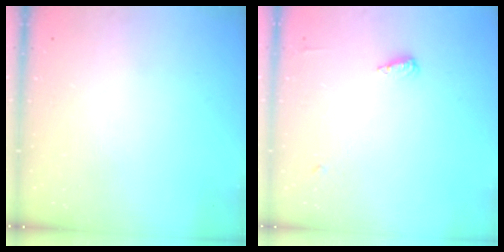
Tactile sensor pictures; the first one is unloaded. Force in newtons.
{"total": 5.5, "press": 5.4, "slide": 1.0}